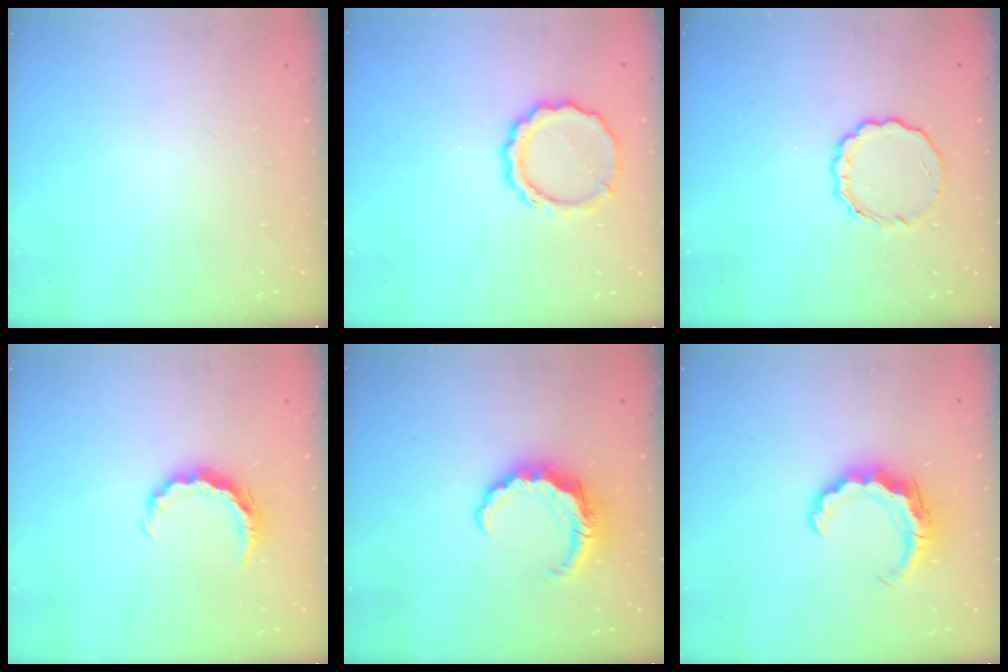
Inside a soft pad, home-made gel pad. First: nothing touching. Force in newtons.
{"total": 9.7, "press": 9.6, "slide": 1.8}
{"total": 5.9, "press": 5.7, "slide": 1.4}
{"total": 7.1, "press": 7.0, "slide": 0.7}
{"total": 8.0, "press": 7.9, "slide": 0.7}
{"total": 7.8, "press": 7.8, "slide": 0.4}